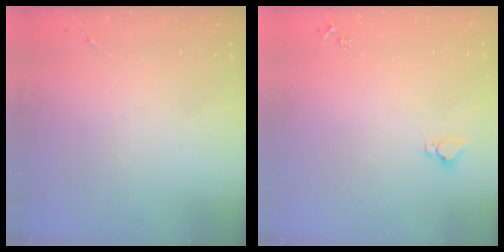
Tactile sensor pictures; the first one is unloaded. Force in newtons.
{"total": 2.9, "press": 2.9, "slide": 0.1}